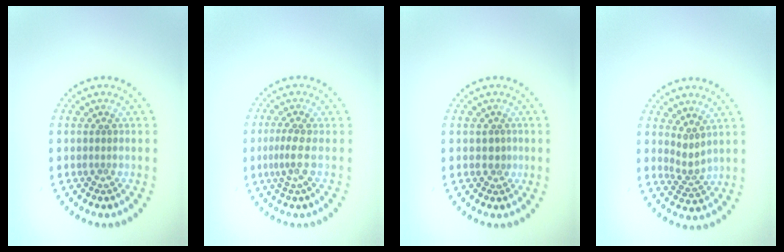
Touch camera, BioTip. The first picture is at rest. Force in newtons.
{"total": 1.8, "press": 1.4, "slide": 1.2}
{"total": 0.8, "press": 0.6, "slide": 0.6}
{"total": 1.8, "press": 1.3, "slide": 1.3}